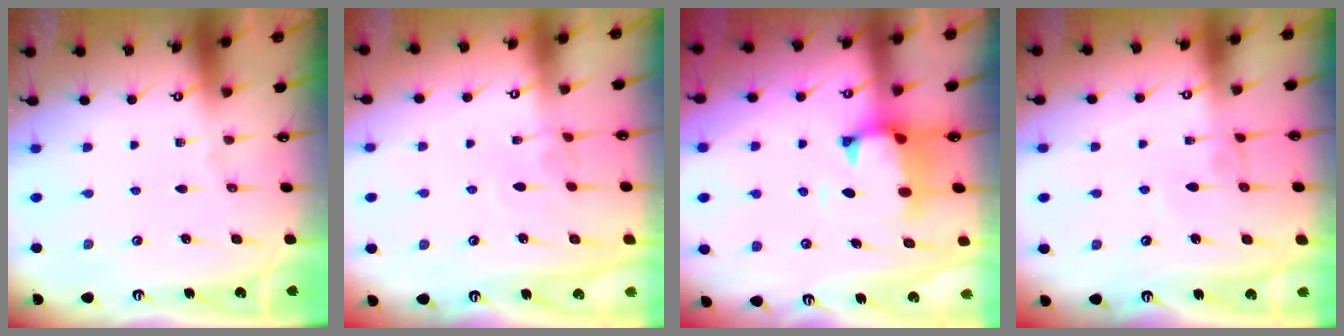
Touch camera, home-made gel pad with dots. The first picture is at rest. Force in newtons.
{"total": 2.2, "press": 2.2, "slide": 0.4}
{"total": 1.3, "press": 0.1, "slide": 1.2}
{"total": 1.0, "press": 1.0, "slide": 0.2}